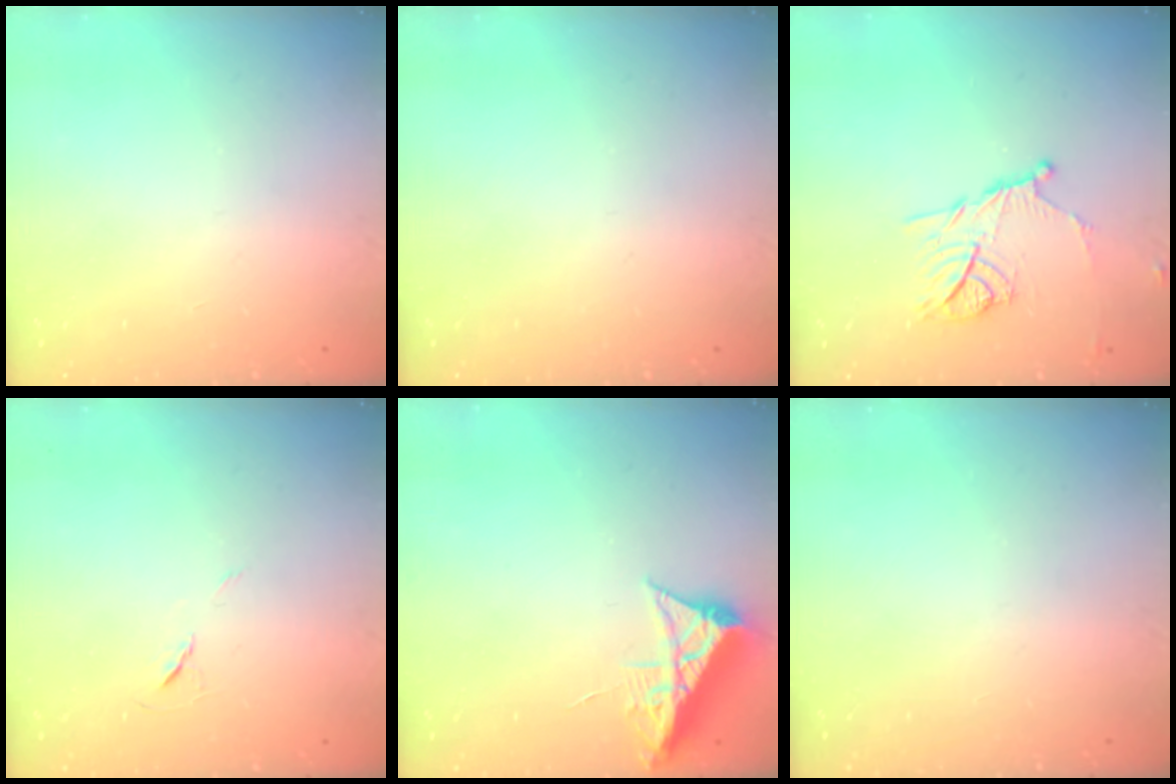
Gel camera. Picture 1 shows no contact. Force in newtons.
{"total": 0.0}
{"total": 11.4, "press": 11.3, "slide": 0.7}
{"total": 6.0, "press": 5.5, "slide": 2.3}
{"total": 7.1, "press": 7.1, "slide": 0.8}
{"total": 0.0}